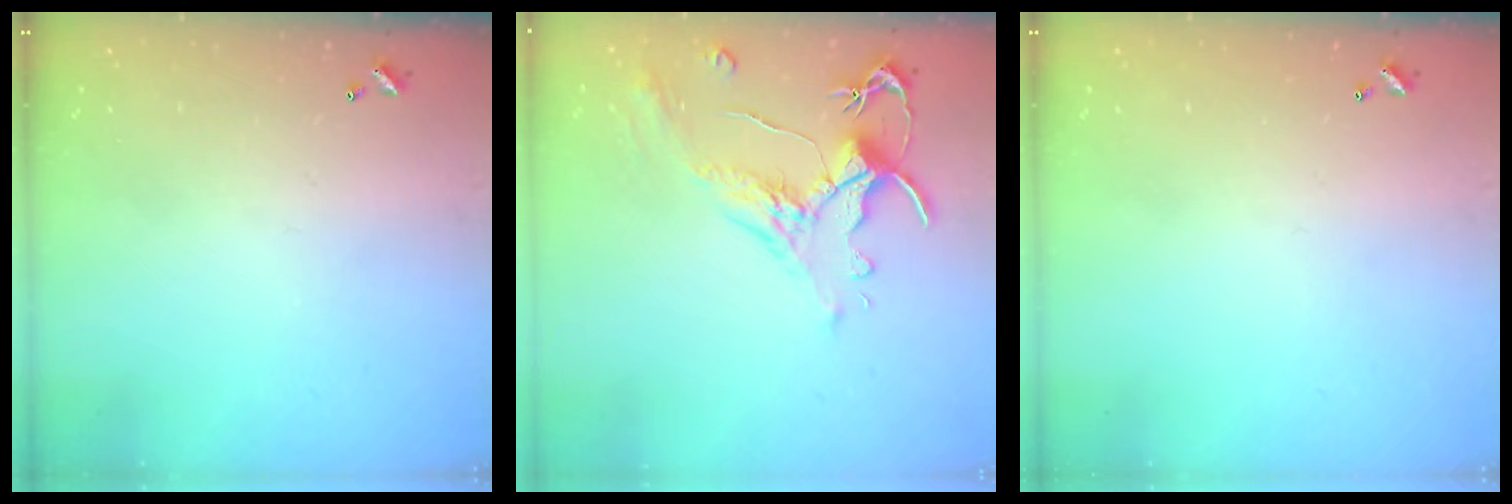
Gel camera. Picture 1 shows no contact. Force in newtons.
{"total": 1.6, "press": 1.1, "slide": 1.2}
{"total": 0.0}